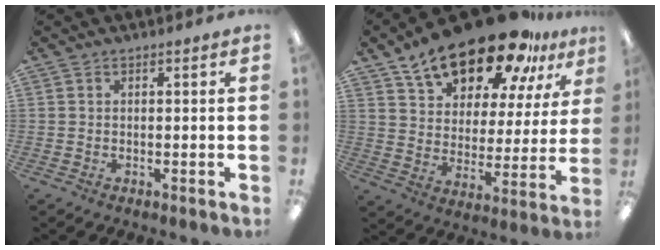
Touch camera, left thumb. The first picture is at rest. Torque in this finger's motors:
{"motor_torque": [0.47, 1.05, 1.32, -1.45, 0.31]}